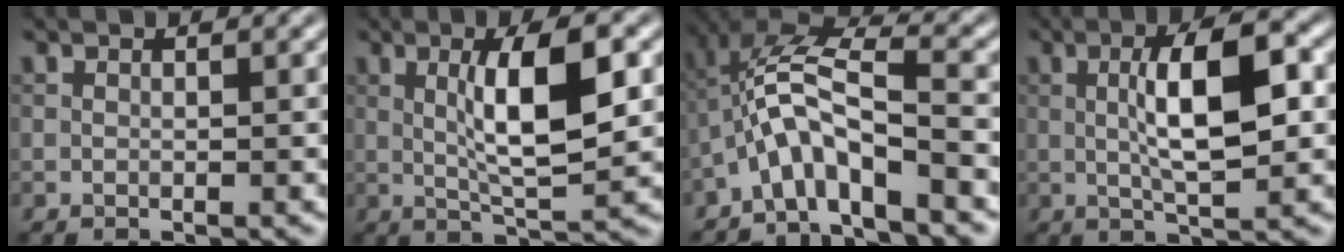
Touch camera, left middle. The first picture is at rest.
{"total": 6.7, "force": [0.8, 1.5, 6.5], "torque": [-0.114, 0.002, 0.014]}
{"total": 6.9, "force": [-3.5, 1.8, 5.7], "torque": [-0.114, 0.015, -0.073]}
{"total": 7.2, "force": [0.4, 1.9, 6.9], "torque": [-0.121, 0.009, 0.003]}